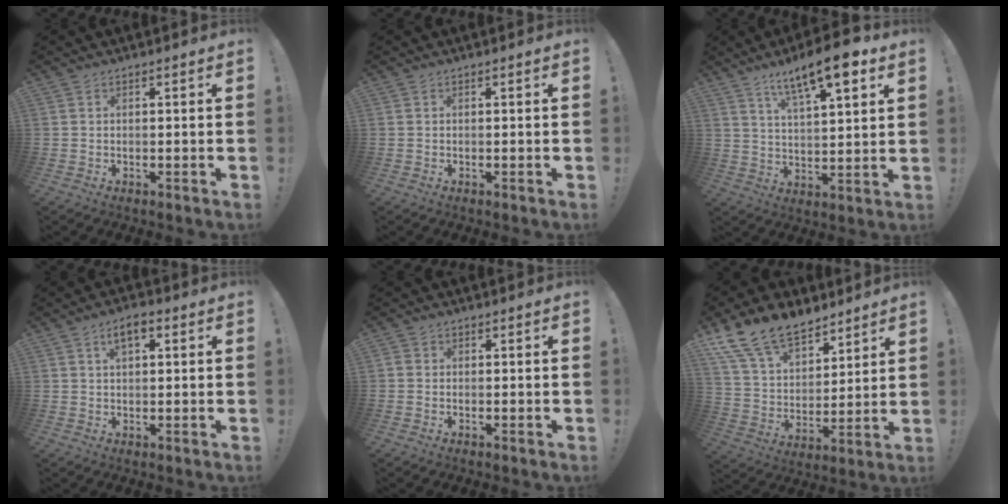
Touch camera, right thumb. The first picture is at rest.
{"total": 0.0}
{"total": 13.8, "force": [8.7, 3.5, 10.1], "torque": [-0.170, -0.039, 0.142]}
{"total": 4.6, "force": [1.7, 2.1, 3.7], "torque": [-0.051, 0.000, 0.025]}
{"total": 0.9, "force": [-0.5, 0.6, 0.3], "torque": [-0.007, 0.003, -0.008]}
{"total": 16.5, "force": [12.4, 8.7, 6.6], "torque": [-0.125, -0.086, 0.234]}